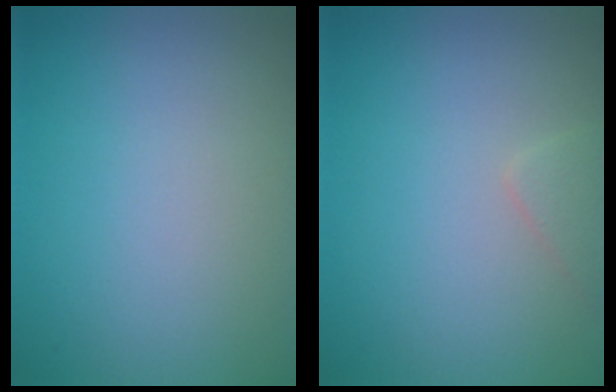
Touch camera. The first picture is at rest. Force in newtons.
{"total": 1.2, "press": 1.1, "slide": 0.1}